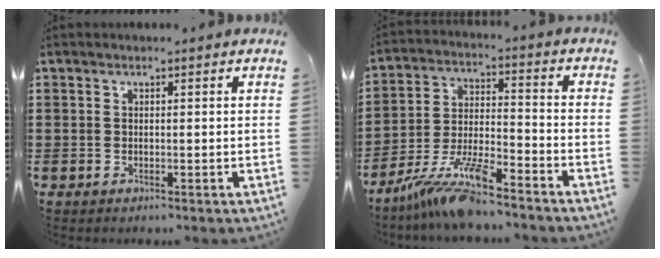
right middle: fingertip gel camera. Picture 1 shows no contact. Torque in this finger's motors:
{"motor_torque": [2.14, 0.00, 0.33, 0.21]}